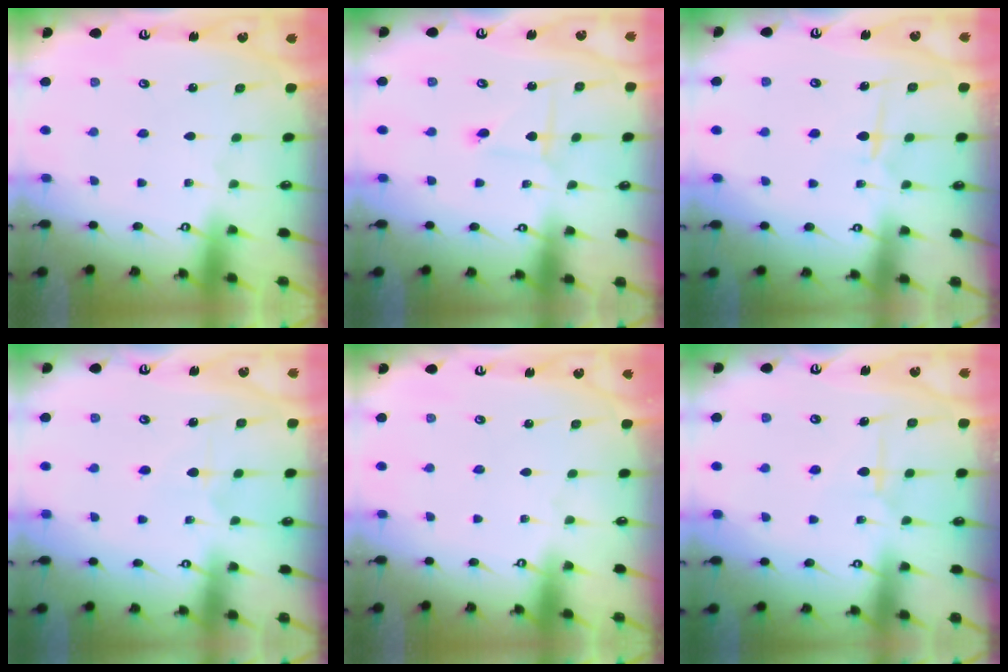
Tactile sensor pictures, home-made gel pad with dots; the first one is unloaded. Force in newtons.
{"total": 1.6, "press": 1.6, "slide": 0.1}
{"total": 6.0, "press": 5.9, "slide": 1.2}
{"total": 5.1, "press": 5.1, "slide": 0.5}
{"total": 0.0}
{"total": 6.7, "press": 6.7, "slide": 0.6}